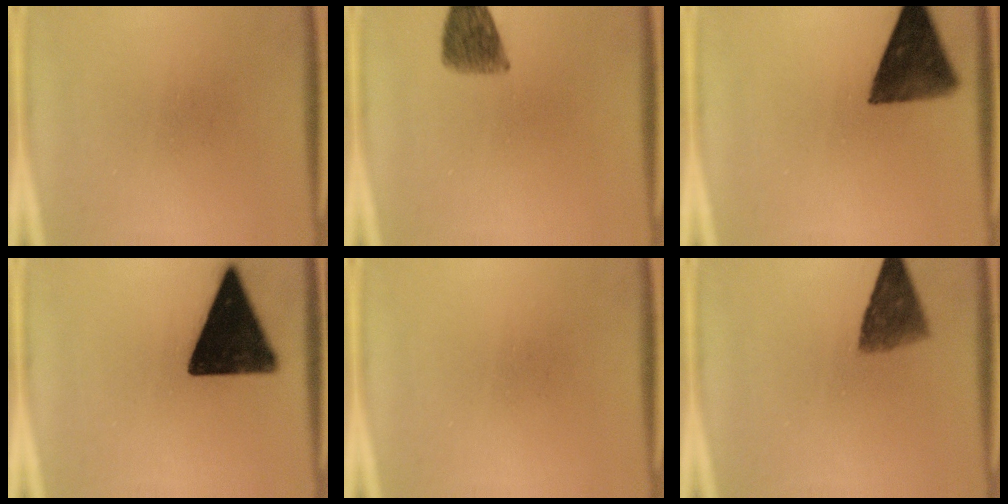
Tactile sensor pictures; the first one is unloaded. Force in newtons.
{"total": 6.7}
{"total": 11.6}
{"total": 17.4}
{"total": 0.0}
{"total": 6.8}